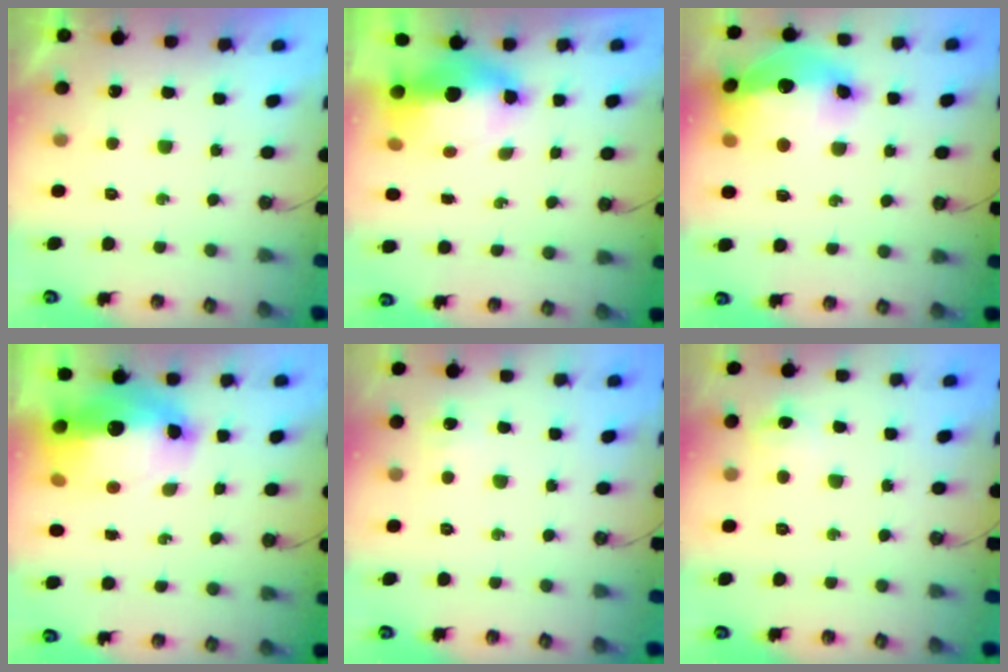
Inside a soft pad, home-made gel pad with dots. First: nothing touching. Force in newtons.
{"total": 9.1, "press": 9.0, "slide": 1.3}
{"total": 20.3, "press": 20.2, "slide": 1.9}
{"total": 23.2, "press": 19.0, "slide": 13.3}
{"total": 4.5, "press": 4.4, "slide": 0.9}
{"total": 4.2, "press": 4.2, "slide": 0.3}